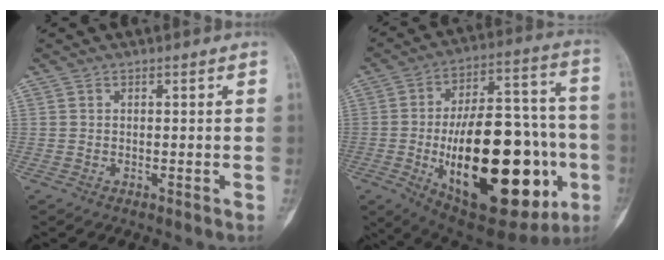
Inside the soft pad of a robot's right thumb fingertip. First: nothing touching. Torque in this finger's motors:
{"motor_torque": [1.23, 3.78, 2.77, 0.00, 0.28]}